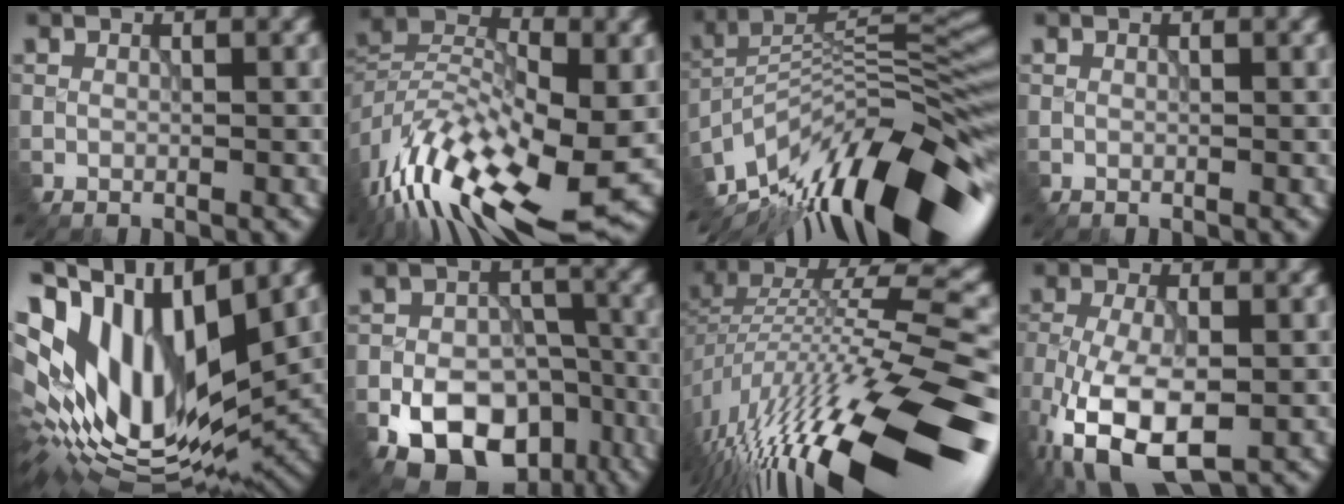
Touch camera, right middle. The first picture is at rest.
{"total": 13.3, "force": [-5.6, 6.0, 10.4], "torque": [-0.209, 0.003, -0.099]}
{"total": 15.2, "force": [-9.5, 4.9, 10.7], "torque": [-0.201, 0.021, -0.162]}
{"total": 0.0}
{"total": 16.3, "force": [2.7, 8.0, 14.0], "torque": [-0.282, 0.018, 0.056]}
{"total": 10.5, "force": [-5.7, 7.1, 5.2], "torque": [-0.085, -0.003, -0.079]}
{"total": 16.0, "force": [-7.4, 4.4, 13.5], "torque": [-0.250, 0.029, -0.131]}
{"total": 9.0, "force": [-4.1, 4.0, 6.9], "torque": [-0.159, -0.015, -0.070]}